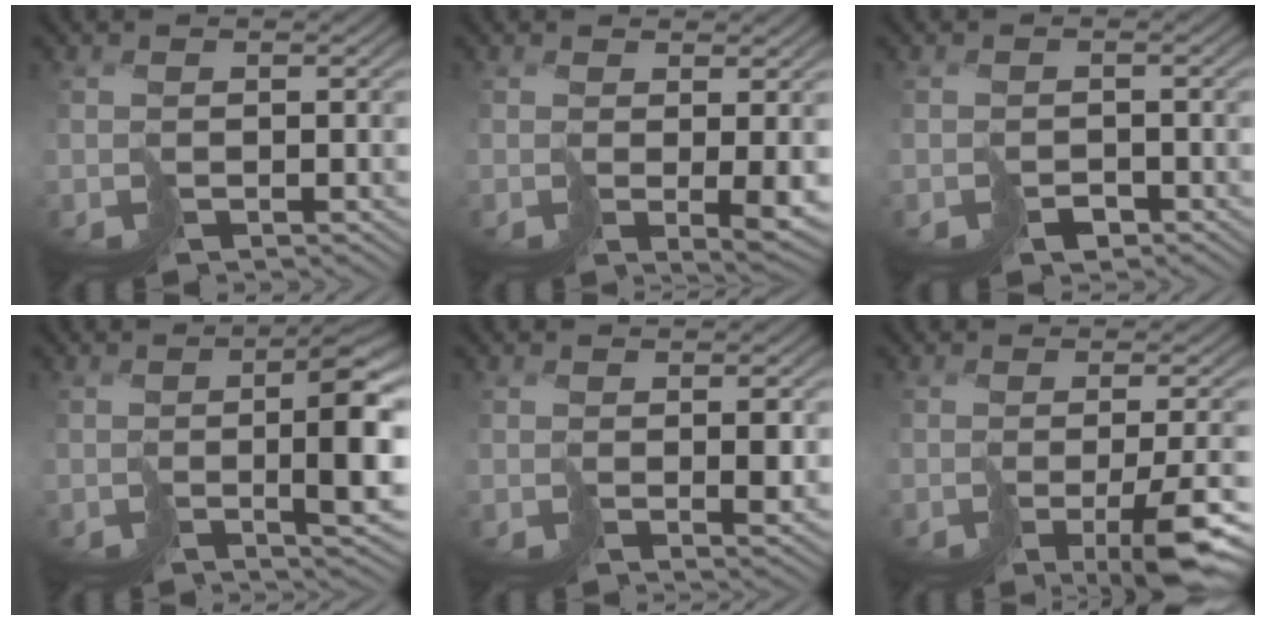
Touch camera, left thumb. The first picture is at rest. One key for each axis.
{"total": 3.4, "fx": 0.3, "fy": 0.5, "fz": 3.4, "tx": -0.061, "ty": -0.011, "tz": 0.006}
{"total": 1.6, "fx": -1.1, "fy": 0.9, "fz": 0.8, "tx": -0.013, "ty": -0.001, "tz": -0.021}
{"total": 8.6, "fx": -1.2, "fy": 2.1, "fz": 8.2, "tx": -0.119, "ty": -0.004, "tz": -0.022}
{"total": 2.4, "fx": 0.0, "fy": 0.6, "fz": 2.3, "tx": -0.040, "ty": -0.005, "tz": 0.000}
{"total": 8.5, "fx": -3.5, "fy": 2.0, "fz": 7.5, "tx": -0.107, "ty": -0.011, "tz": -0.057}